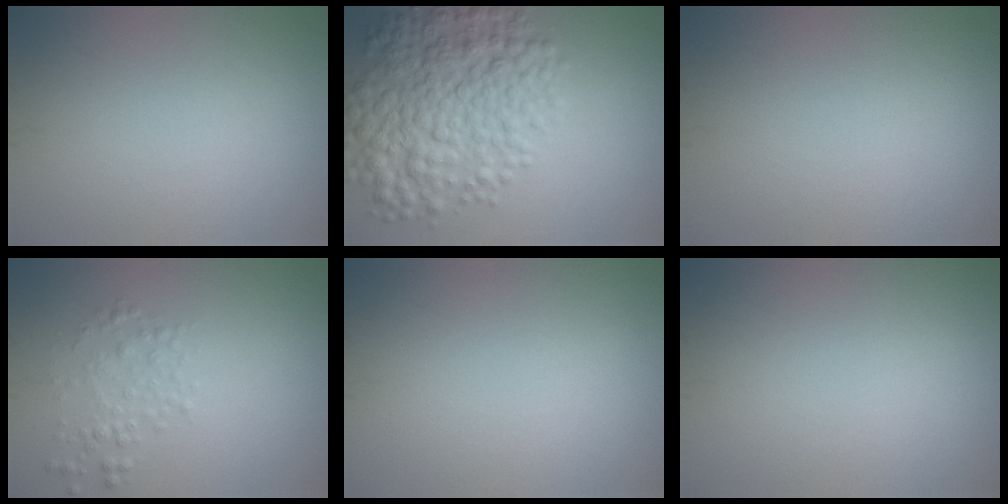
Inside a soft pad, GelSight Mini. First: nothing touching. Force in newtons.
{"total": 8.9, "press": 8.9, "slide": 0.2}
{"total": 0.0}
{"total": 1.9, "press": 1.9, "slide": 0.0}
{"total": 0.0}
{"total": 0.0}